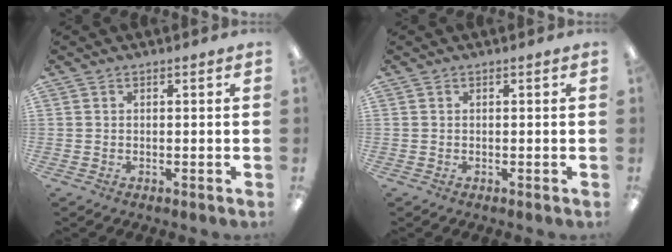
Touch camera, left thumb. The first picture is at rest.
{"total": 0.0}